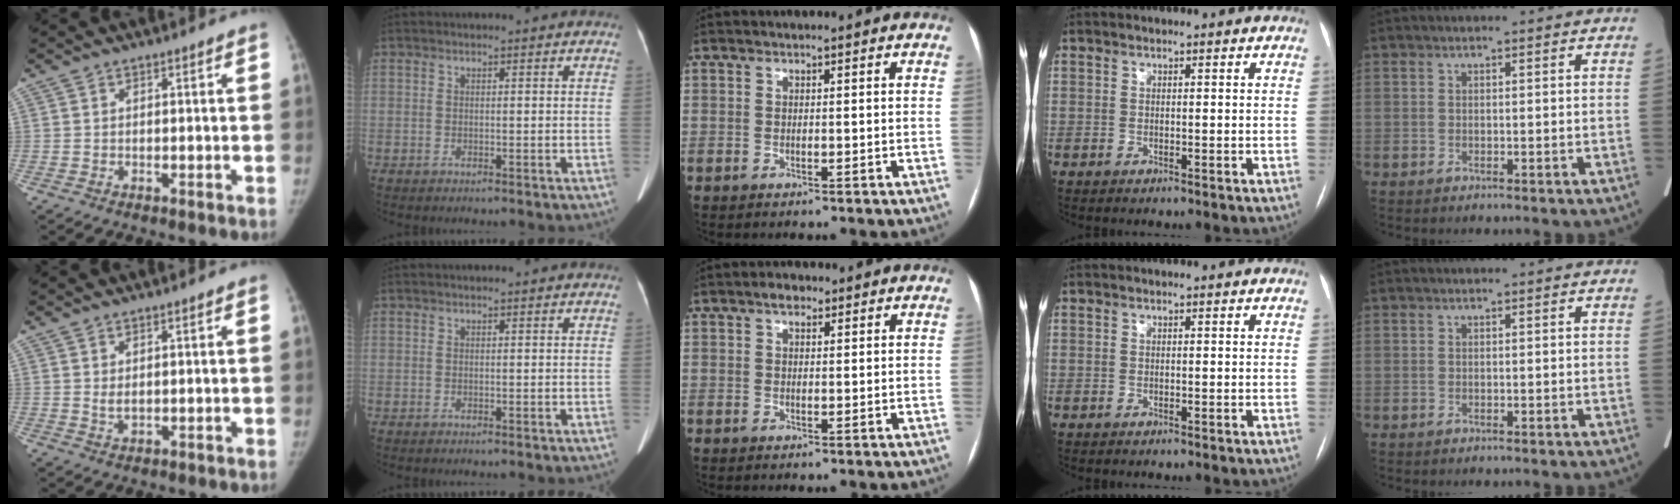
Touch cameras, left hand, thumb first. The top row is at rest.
{"thumb": {"total": 1.7, "force": [0.5, 1.0, 1.3], "torque": [-0.017, -0.006, 0.012]}, "middle": {"total": 2.2, "force": [1.4, 1.2, 1.2], "torque": [-0.023, 0.010, 0.021]}}